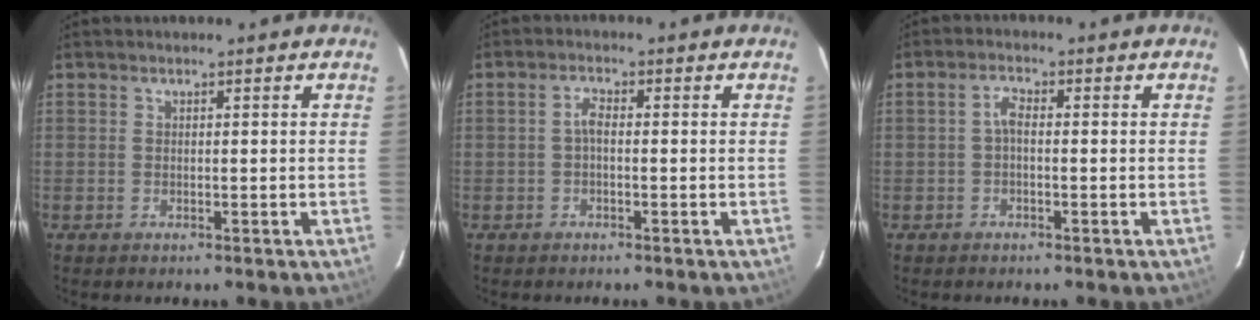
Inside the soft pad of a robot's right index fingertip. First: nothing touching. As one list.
[{"total": 1.8, "force": [-0.4, 0.7, 1.6], "torque": [-0.033, 0.008, -0.009]}, {"total": 2.0, "force": [-0.4, 0.8, 1.7], "torque": [-0.037, 0.008, -0.010]}]